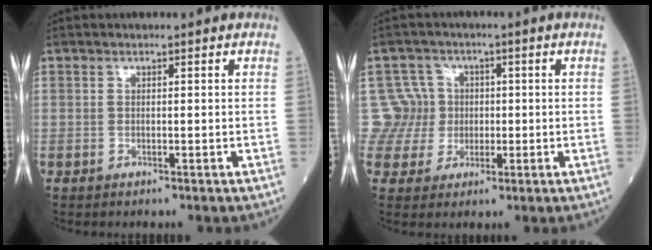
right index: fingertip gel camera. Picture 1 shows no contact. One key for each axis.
{"total": 6.5, "fx": 0.7, "fy": 6.4, "fz": -0.4, "tx": 0.022, "ty": 0.020, "tz": 0.016}